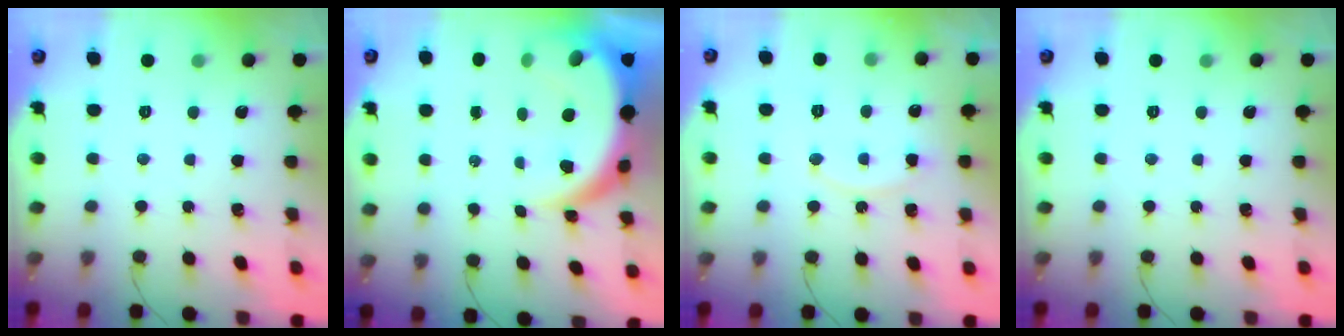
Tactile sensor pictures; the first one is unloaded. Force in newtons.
{"total": 11.0, "press": 10.9, "slide": 1.1}
{"total": 7.8, "press": 7.8, "slide": 0.6}
{"total": 0.0}